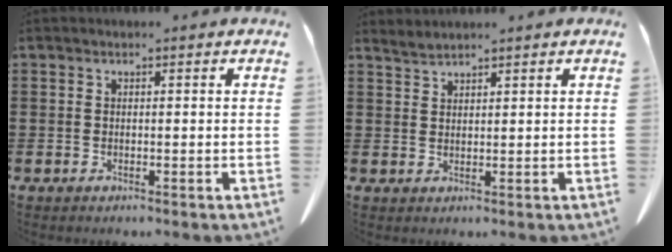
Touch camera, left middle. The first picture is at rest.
{"total": 1.4, "force": [1.4, -0.1, 0.2], "torque": [-0.008, 0.001, 0.028]}